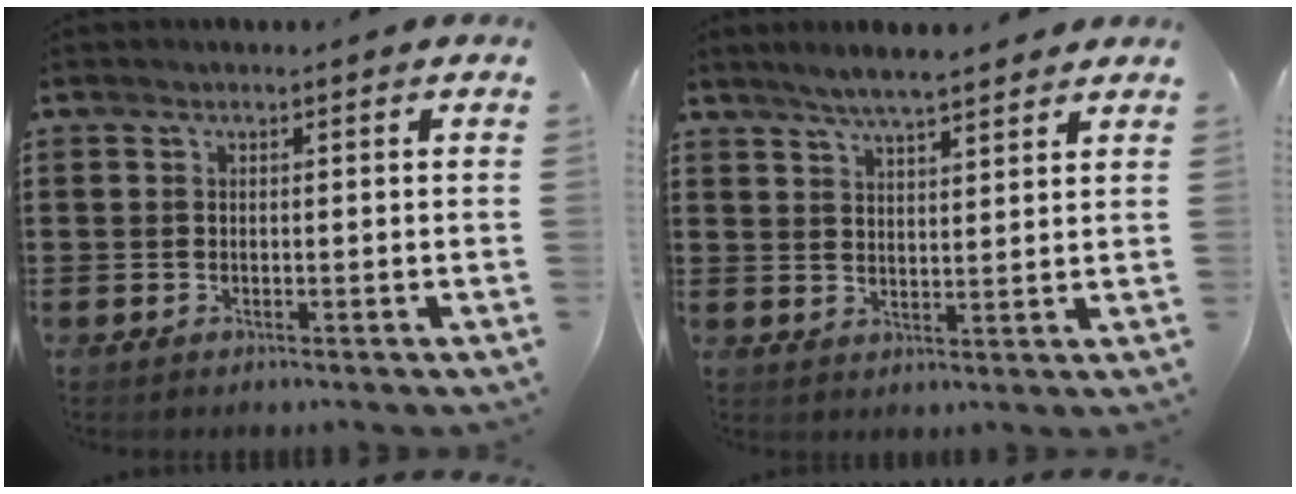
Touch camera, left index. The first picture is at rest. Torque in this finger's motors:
{"motor_torque": [0.57, -0.67, 0.13, 0.08]}